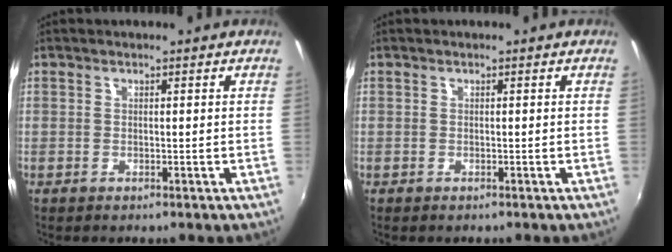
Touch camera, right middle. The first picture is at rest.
{"total": 0.0}